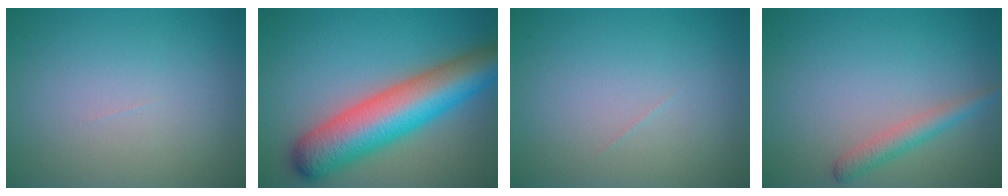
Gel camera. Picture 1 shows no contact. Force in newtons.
{"total": 10.6, "press": 10.6, "slide": 0.4}
{"total": 0.0}
{"total": 2.2, "press": 2.2, "slide": 0.1}